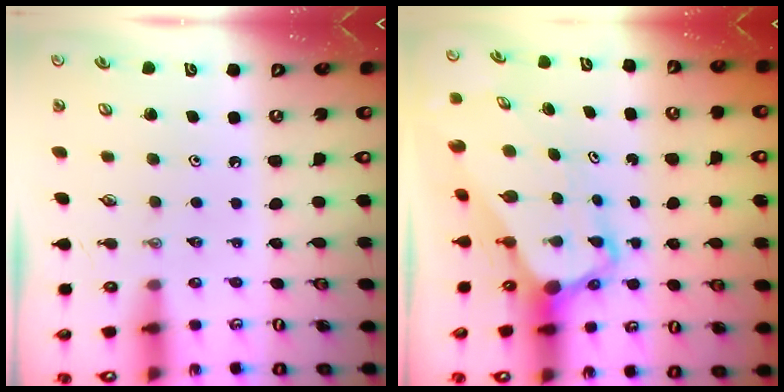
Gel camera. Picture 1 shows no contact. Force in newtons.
{"total": 4.8, "press": 4.8, "slide": 0.4}